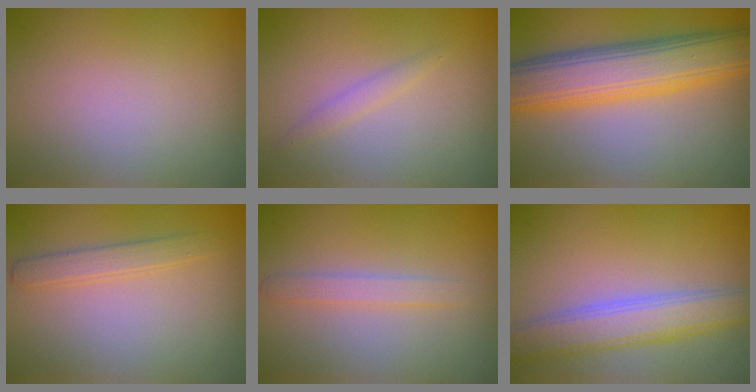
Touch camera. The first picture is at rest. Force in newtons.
{"total": 1.2, "press": 1.2, "slide": 0.1}
{"total": 9.5, "press": 9.5, "slide": 0.3}
{"total": 2.0, "press": 2.0, "slide": 0.0}
{"total": 1.8, "press": 1.8, "slide": 0.1}
{"total": 5.2, "press": 5.2, "slide": 0.4}